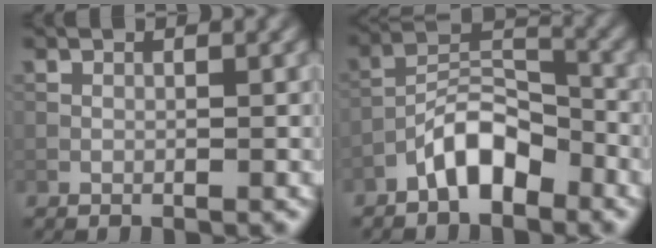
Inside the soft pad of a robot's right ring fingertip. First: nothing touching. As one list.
[{"total": 5.6, "force": [-3.5, 2.4, 3.6], "torque": [-0.057, 0.019, -0.067]}]